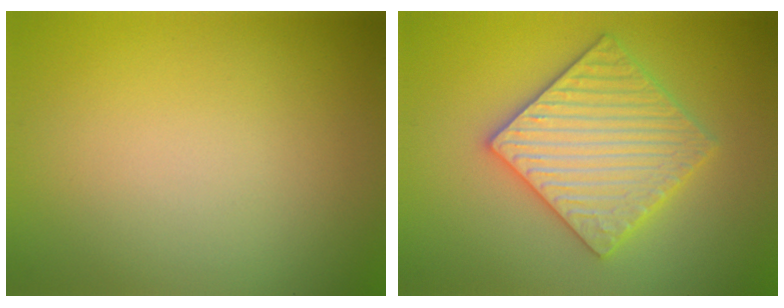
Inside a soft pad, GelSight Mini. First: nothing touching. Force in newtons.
{"total": 5.9, "press": 5.8, "slide": 1.0}